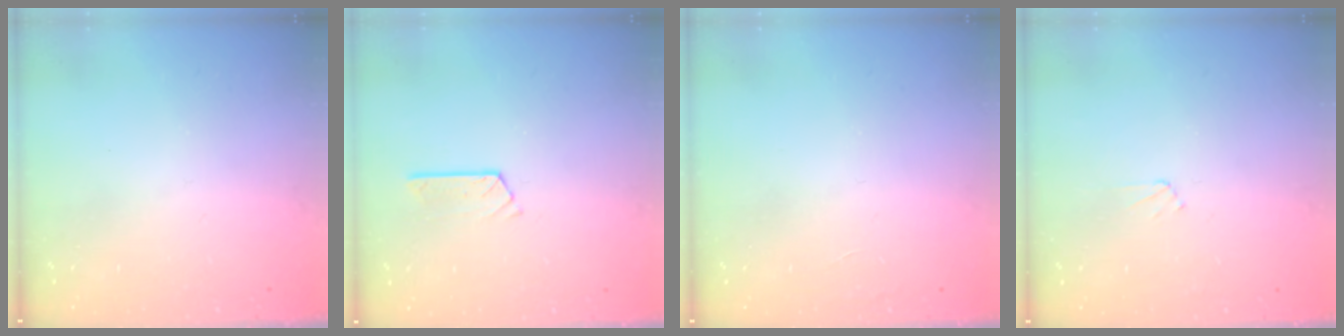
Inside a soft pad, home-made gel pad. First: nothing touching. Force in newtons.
{"total": 4.5, "press": 4.4, "slide": 0.4}
{"total": 0.0}
{"total": 2.7, "press": 2.6, "slide": 0.4}